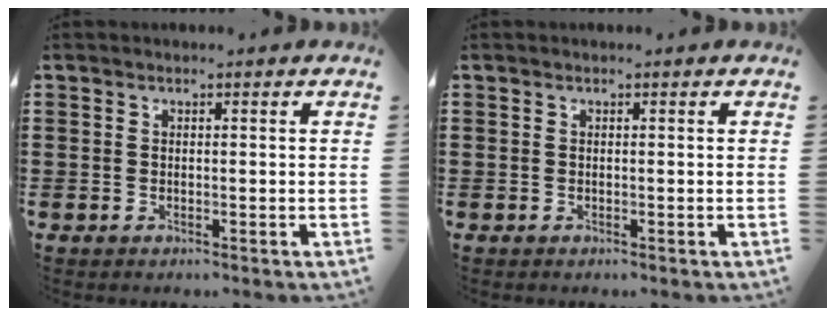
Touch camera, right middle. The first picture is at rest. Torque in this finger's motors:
{"motor_torque": [1.10, -1.04, 0.00, 0.01]}